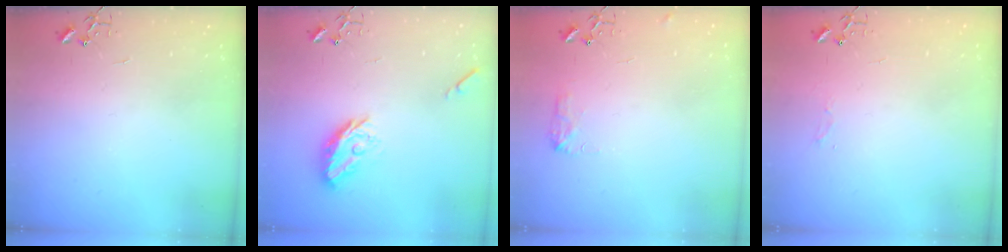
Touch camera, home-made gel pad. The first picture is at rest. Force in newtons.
{"total": 11.7, "press": 11.7, "slide": 0.5}
{"total": 6.9, "press": 6.9, "slide": 0.3}
{"total": 4.4, "press": 4.4, "slide": 0.5}